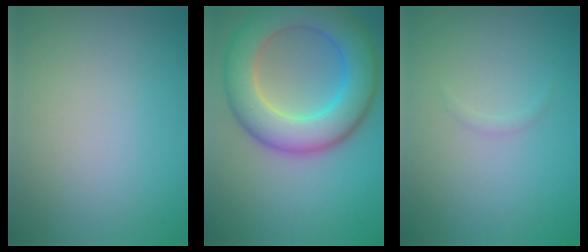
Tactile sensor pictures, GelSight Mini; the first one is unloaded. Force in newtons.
{"total": 9.8, "press": 9.8, "slide": 0.1}
{"total": 0.5, "press": 0.5, "slide": 0.0}